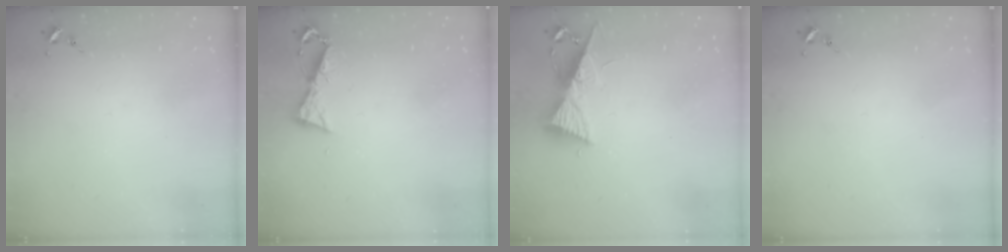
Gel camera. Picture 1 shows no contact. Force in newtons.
{"total": 5.4, "press": 5.4, "slide": 0.6}
{"total": 9.0, "press": 9.0, "slide": 0.5}
{"total": 0.0}